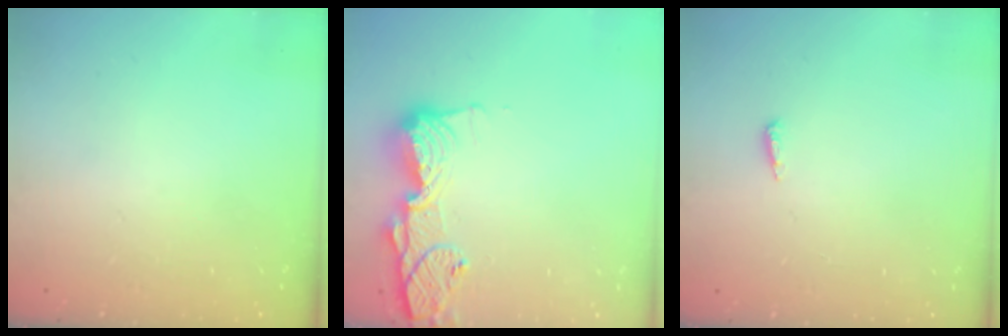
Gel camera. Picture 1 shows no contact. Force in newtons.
{"total": 14.3, "press": 14.2, "slide": 1.3}
{"total": 4.1, "press": 4.0, "slide": 0.8}